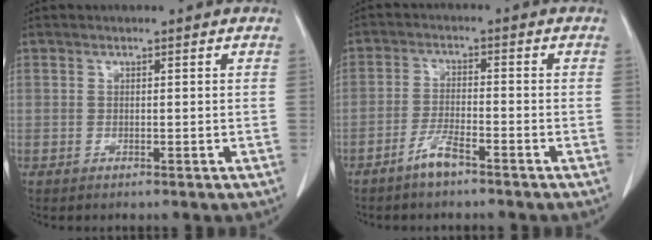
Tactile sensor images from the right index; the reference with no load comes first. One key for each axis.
{"total": 3.9, "fx": -3.0, "fy": 0.5, "fz": 2.5, "tx": -0.052, "ty": -0.001, "tz": -0.058}